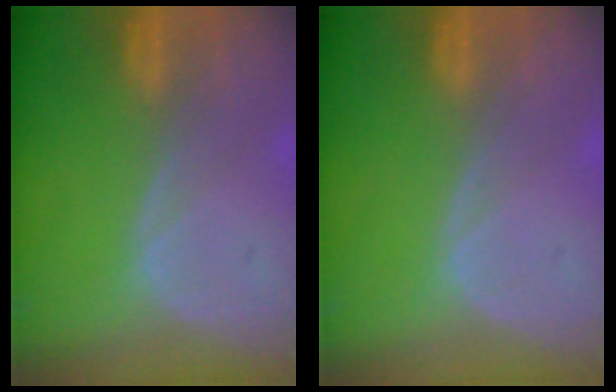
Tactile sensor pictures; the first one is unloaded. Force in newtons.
{"total": 0.0}